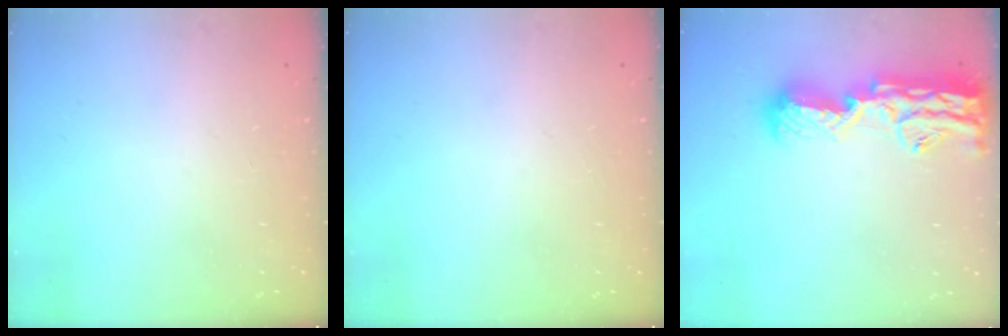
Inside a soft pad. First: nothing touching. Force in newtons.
{"total": 0.0}
{"total": 18.1, "press": 17.4, "slide": 5.2}